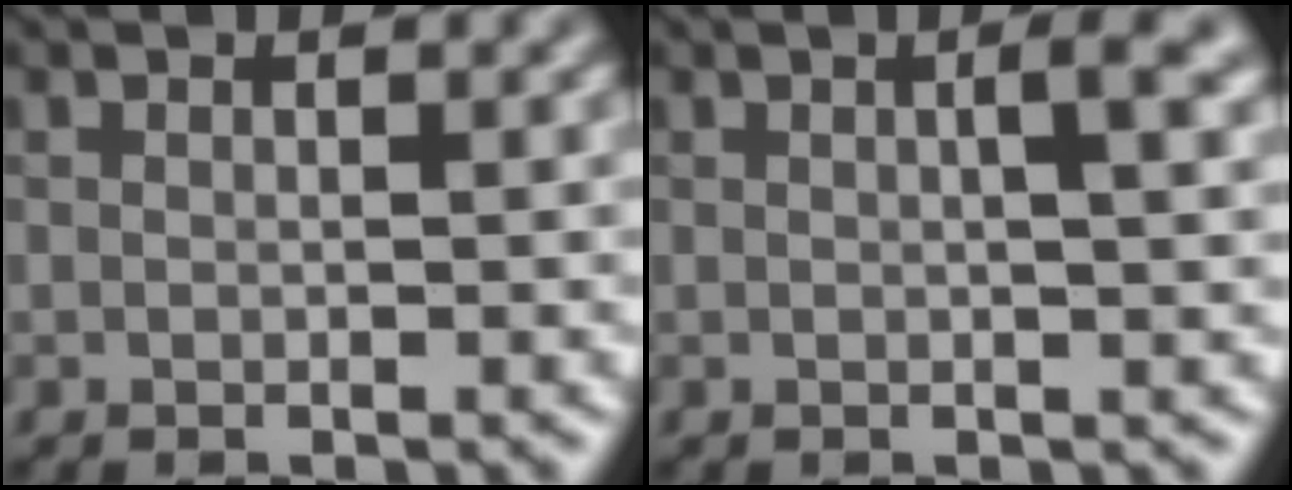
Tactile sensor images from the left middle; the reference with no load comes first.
{"total": 3.2, "force": [0.7, 0.8, 3.0], "torque": [-0.034, 0.009, 0.006]}